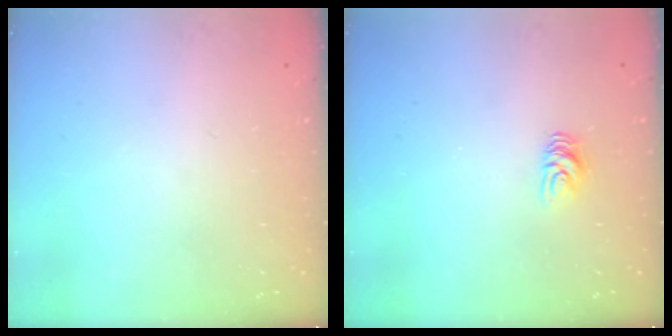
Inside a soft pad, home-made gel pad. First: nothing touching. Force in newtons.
{"total": 5.3, "press": 5.3, "slide": 0.5}